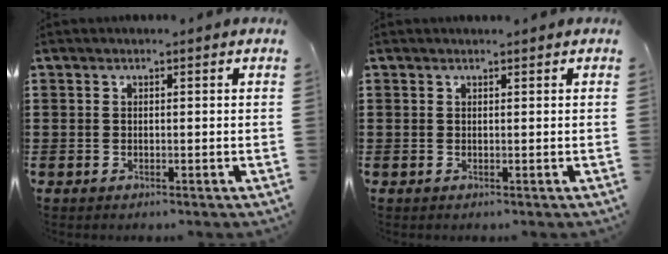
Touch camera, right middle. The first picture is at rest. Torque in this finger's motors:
{"motor_torque": [0.00, 0.00, 0.00, 0.01]}